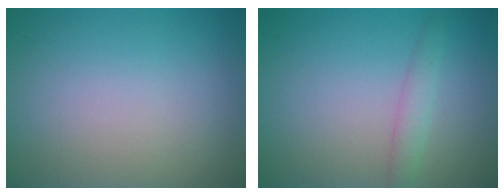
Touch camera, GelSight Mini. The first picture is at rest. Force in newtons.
{"total": 1.8, "press": 1.8, "slide": 0.0}